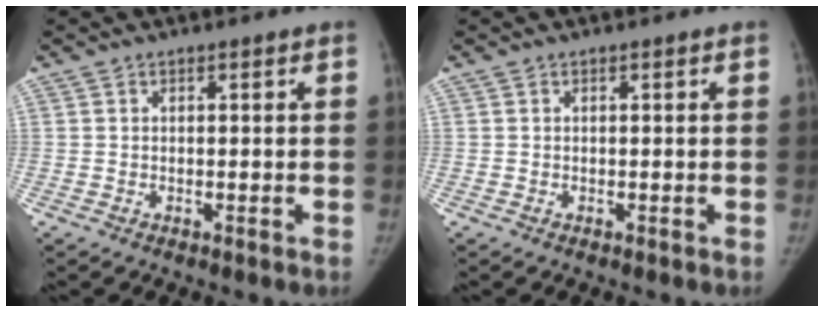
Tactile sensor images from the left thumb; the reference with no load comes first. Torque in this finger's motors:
{"motor_torque": [-0.05, 0.00, 0.01, 0.13, 0.00]}